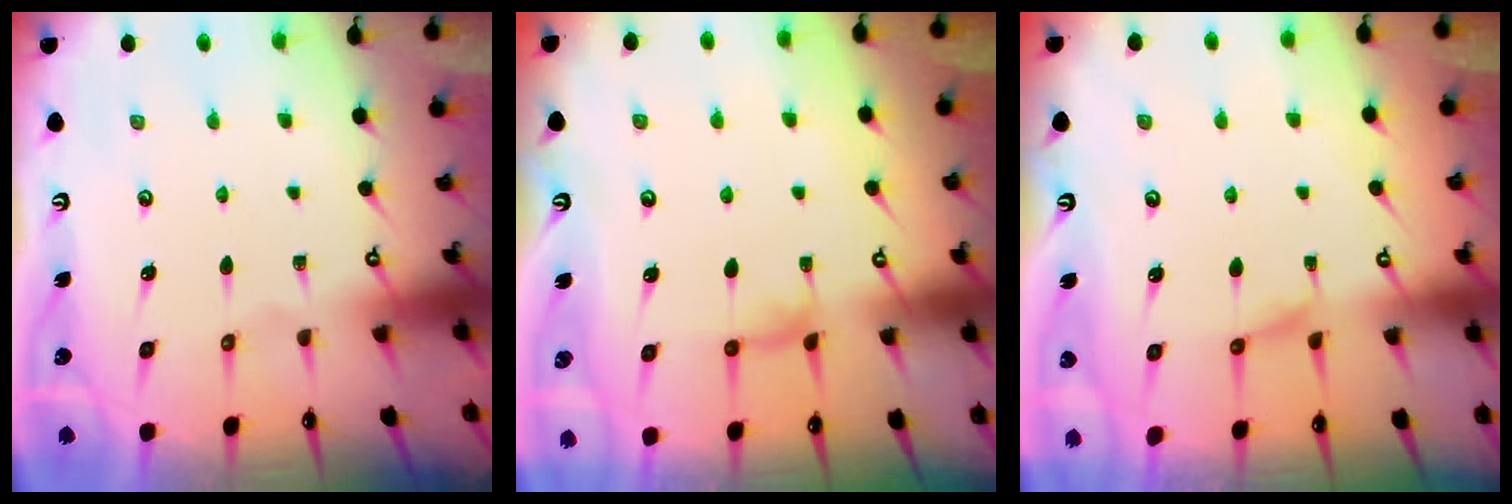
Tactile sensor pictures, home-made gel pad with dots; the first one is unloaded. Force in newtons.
{"total": 1.3, "press": 1.1, "slide": 0.7}
{"total": 1.2, "press": 0.9, "slide": 0.8}